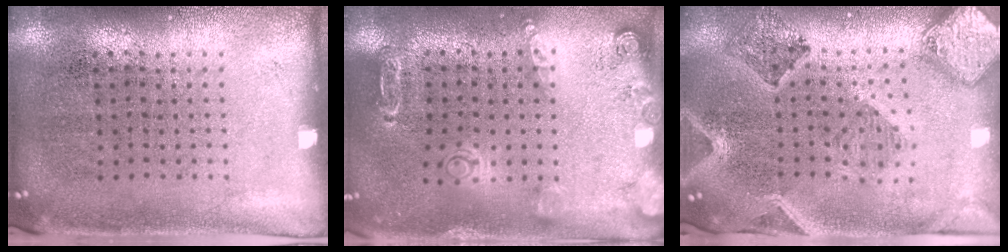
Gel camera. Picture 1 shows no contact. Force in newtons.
{"total": 1.5, "press": 1.5, "slide": 0.1}
{"total": 1.8, "press": 1.7, "slide": 0.5}